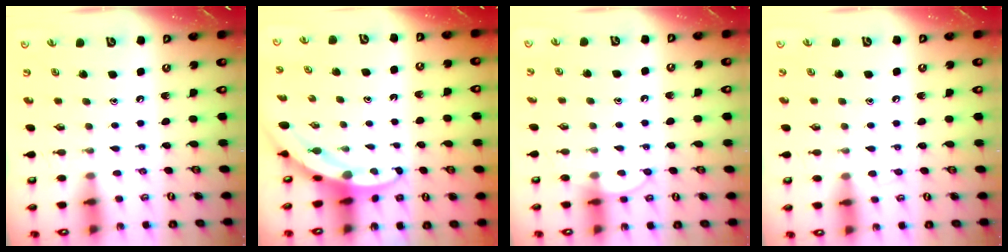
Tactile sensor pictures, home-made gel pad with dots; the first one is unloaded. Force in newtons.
{"total": 3.1, "press": 3.1, "slide": 0.3}
{"total": 6.0, "press": 6.0, "slide": 0.6}
{"total": 4.0, "press": 4.0, "slide": 0.5}